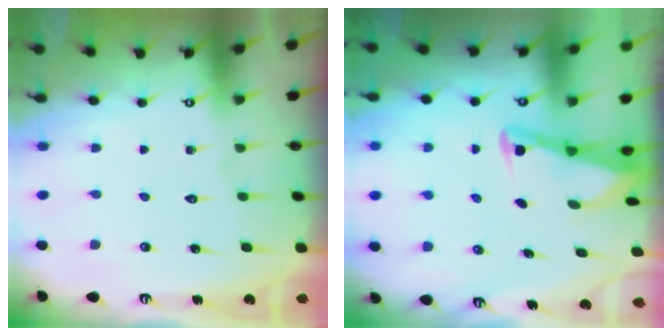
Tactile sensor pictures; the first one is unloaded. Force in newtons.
{"total": 2.9, "press": 2.9, "slide": 0.4}